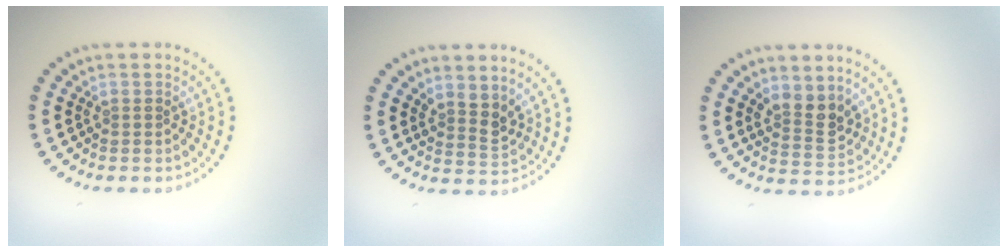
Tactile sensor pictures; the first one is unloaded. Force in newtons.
{"total": 2.2, "press": 1.7, "slide": 1.4}
{"total": 2.8, "press": 2.5, "slide": 1.3}